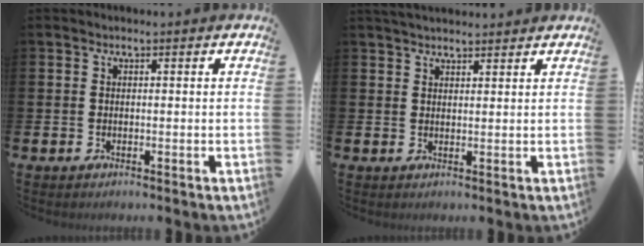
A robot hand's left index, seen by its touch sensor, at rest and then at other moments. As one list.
[{"total": 2.5, "force": [2.5, 0.5, 0.4], "torque": [-0.001, -0.011, 0.043]}]